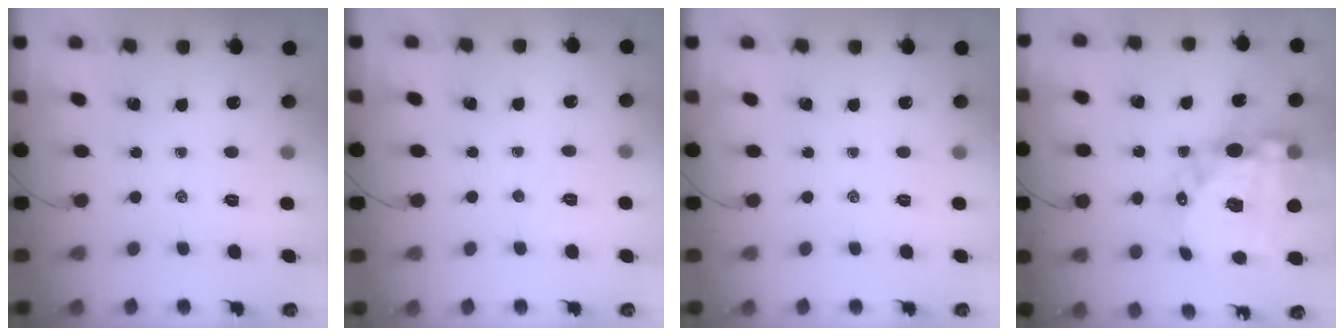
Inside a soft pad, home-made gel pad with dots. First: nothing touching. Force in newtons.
{"total": 3.8, "press": 3.7, "slide": 0.8}
{"total": 0.0}
{"total": 25.0, "press": 24.4, "slide": 5.6}